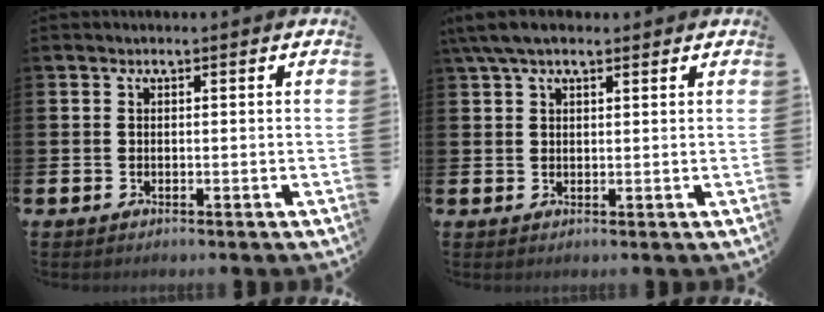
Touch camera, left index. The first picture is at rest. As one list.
[{"total": 4.3, "force": [3.2, 1.5, 2.4], "torque": [-0.047, 0.000, 0.057]}]